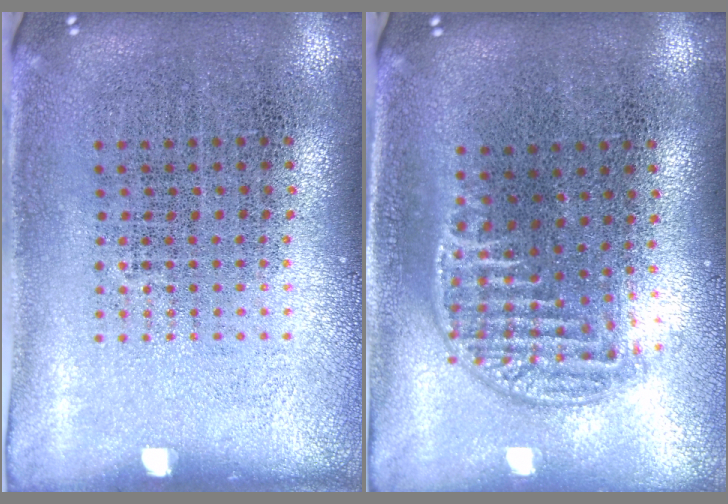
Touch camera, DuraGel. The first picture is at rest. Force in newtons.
{"total": 1.2, "press": 1.0, "slide": 0.6}